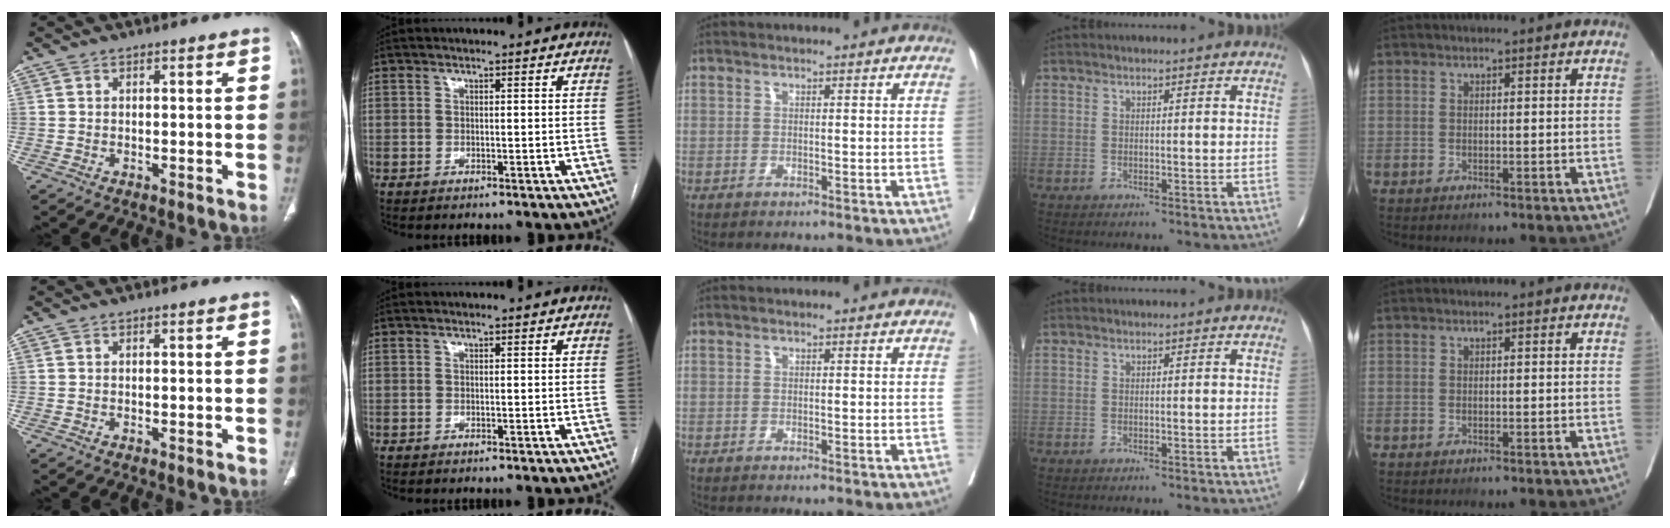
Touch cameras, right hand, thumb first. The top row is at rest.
{}